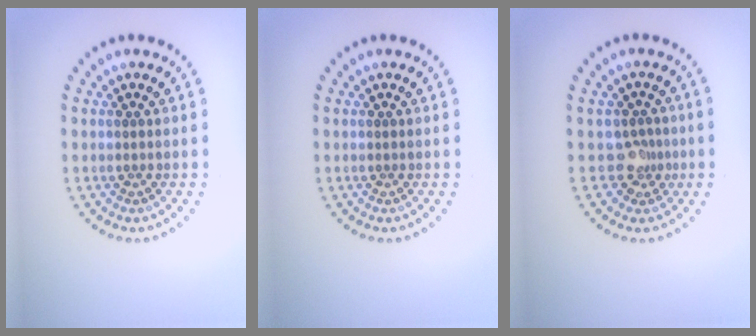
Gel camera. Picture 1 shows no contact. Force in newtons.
{"total": 0.0}
{"total": 2.1, "press": 1.5, "slide": 1.5}